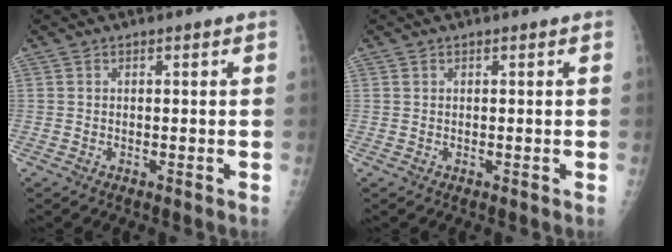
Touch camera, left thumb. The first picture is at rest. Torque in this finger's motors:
{"motor_torque": [-0.28, -0.22, -0.17, 0.17, 0.00]}